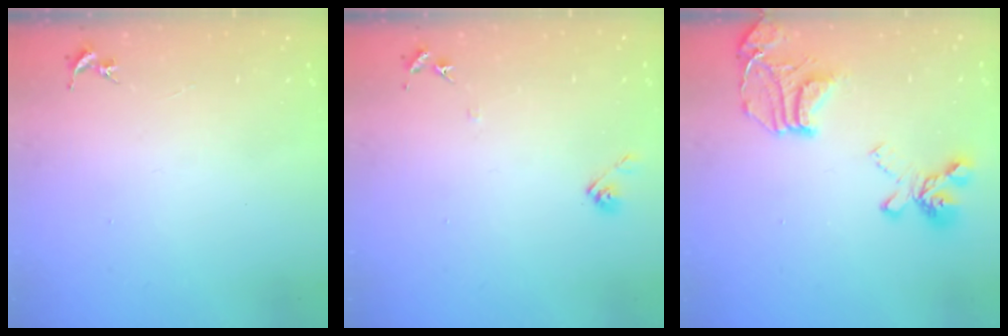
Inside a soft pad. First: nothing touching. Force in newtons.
{"total": 6.9, "press": 6.9, "slide": 0.7}
{"total": 20.2, "press": 20.1, "slide": 2.1}